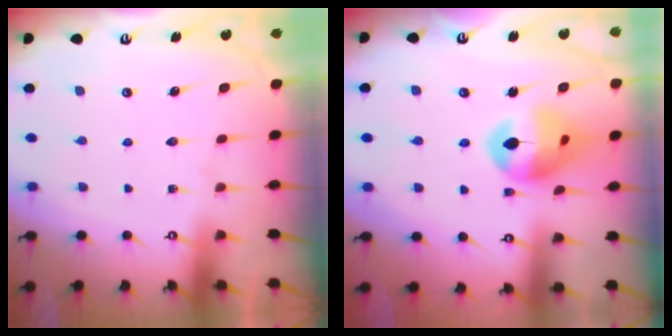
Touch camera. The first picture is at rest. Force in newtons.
{"total": 14.0, "press": 13.9, "slide": 1.5}